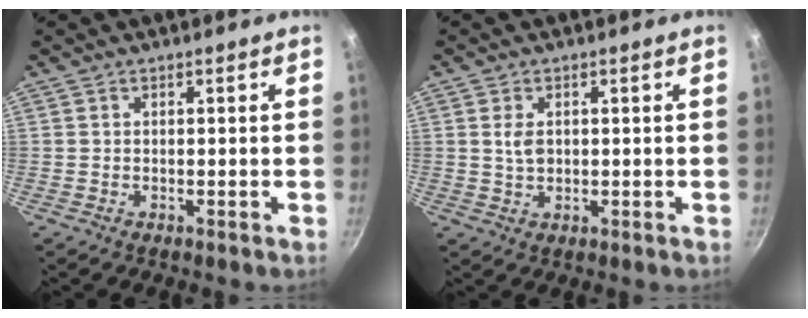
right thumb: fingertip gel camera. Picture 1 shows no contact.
{"total": 3.3, "force": [0.6, 2.2, 2.4], "torque": [-0.036, -0.002, 0.014]}